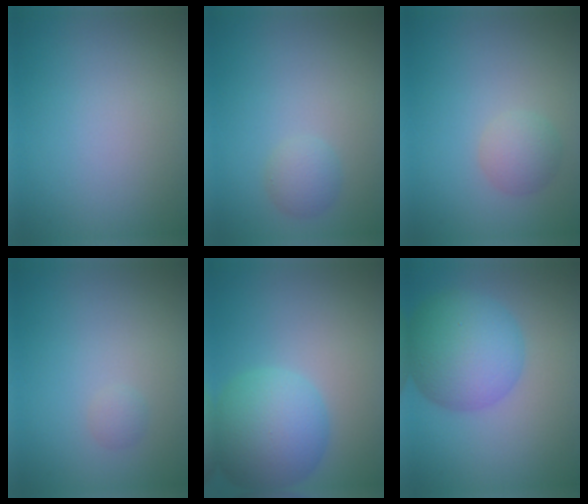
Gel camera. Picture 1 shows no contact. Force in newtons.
{"total": 1.7, "press": 1.7, "slide": 0.0}
{"total": 2.1, "press": 2.1, "slide": 0.1}
{"total": 0.7, "press": 0.7, "slide": 0.0}
{"total": 7.9, "press": 7.9, "slide": 0.2}
{"total": 8.1, "press": 8.1, "slide": 0.2}